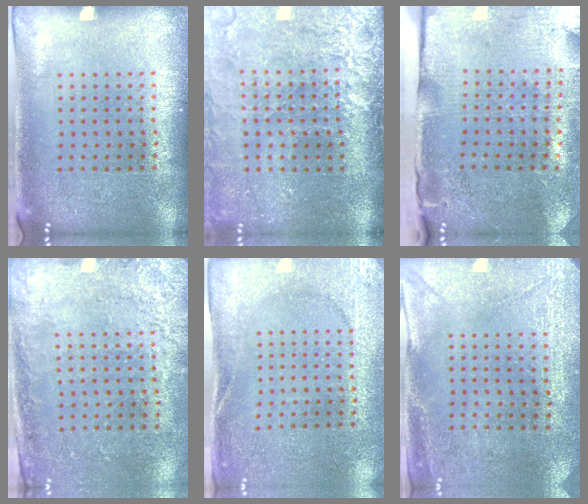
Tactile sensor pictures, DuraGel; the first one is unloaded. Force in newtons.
{"total": 4.5, "press": 3.6, "slide": 2.7}
{"total": 4.6, "press": 3.7, "slide": 2.8}
{"total": 2.7, "press": 2.2, "slide": 1.5}
{"total": 2.6, "press": 2.4, "slide": 0.9}
{"total": 2.9, "press": 2.4, "slide": 1.6}